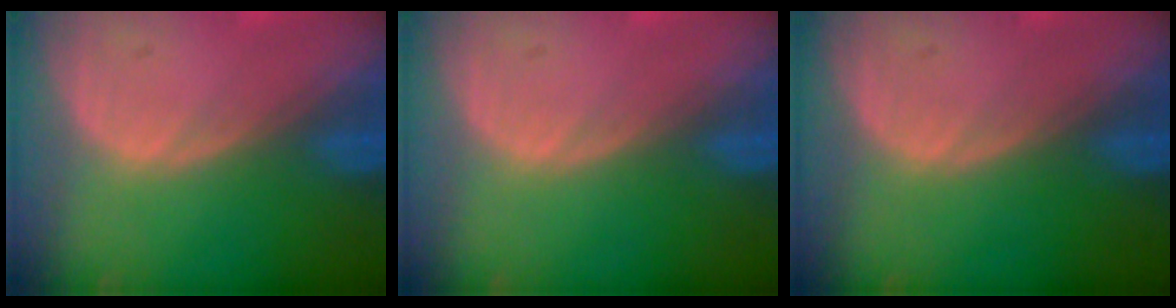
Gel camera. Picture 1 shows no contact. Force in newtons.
{"total": 0.0}
{"total": 0.0}